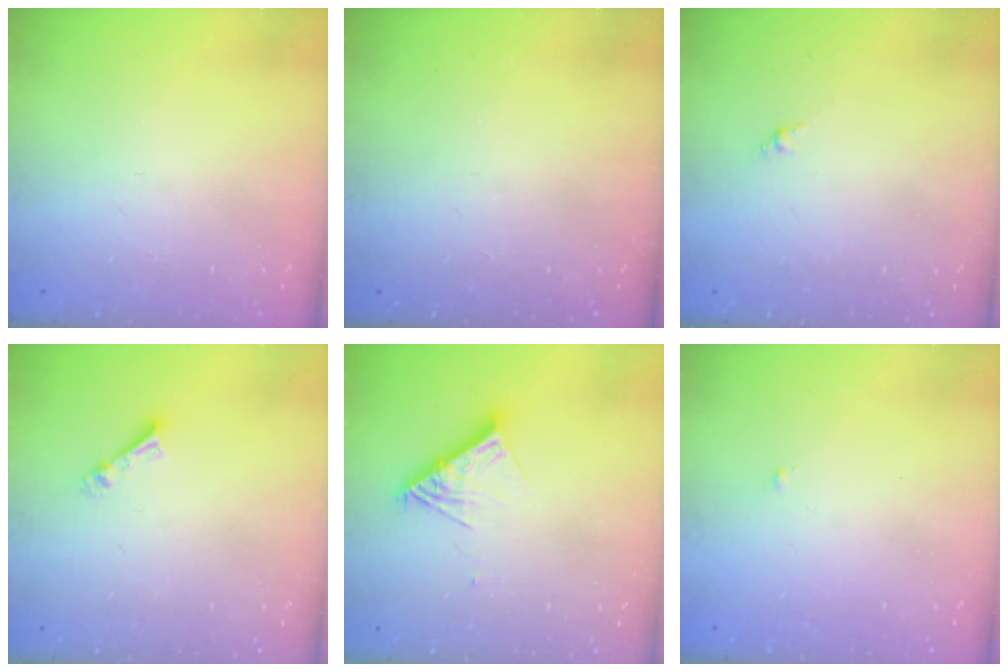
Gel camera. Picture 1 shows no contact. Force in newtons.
{"total": 0.0}
{"total": 1.5, "press": 1.4, "slide": 0.6}
{"total": 4.4, "press": 4.4, "slide": 0.5}
{"total": 9.3, "press": 9.2, "slide": 0.8}
{"total": 0.6, "press": 0.6, "slide": 0.2}